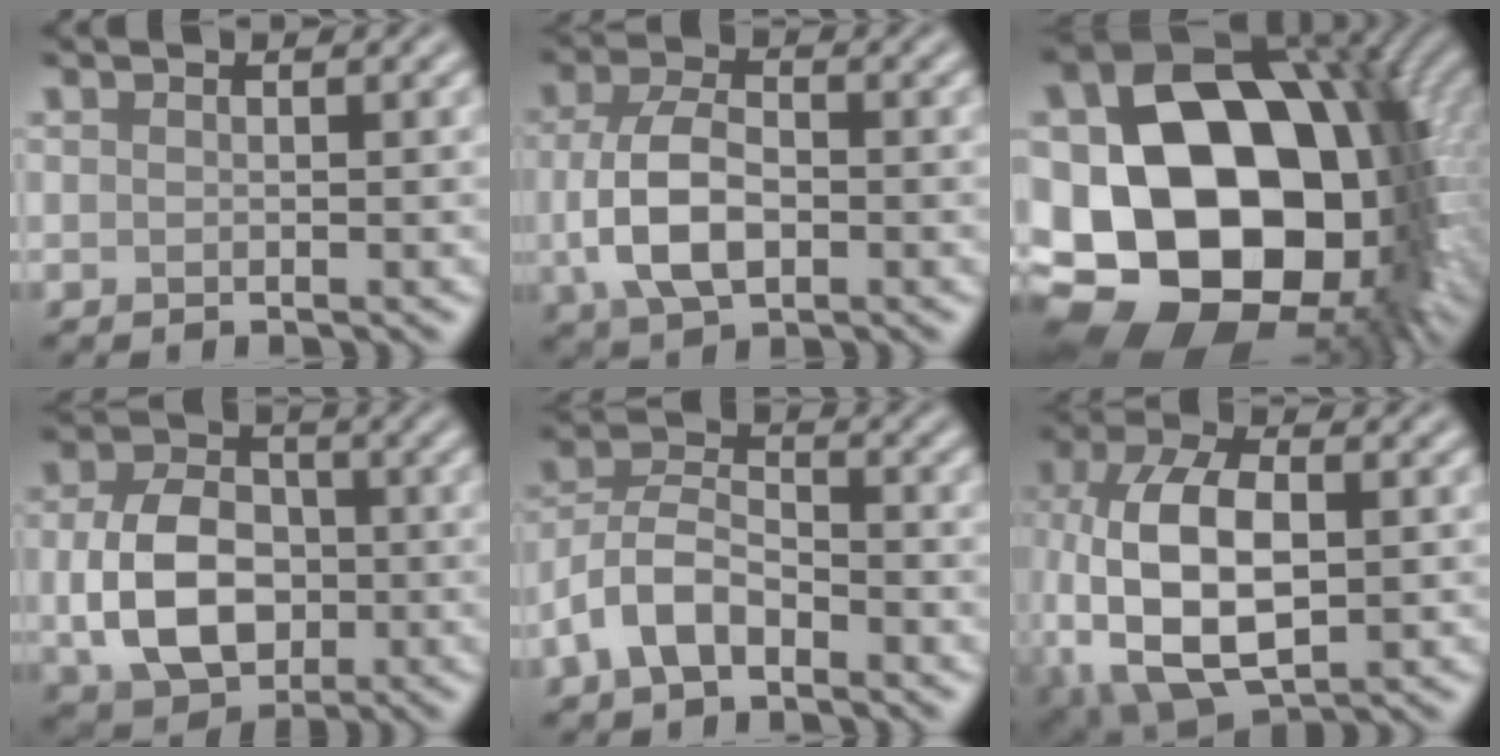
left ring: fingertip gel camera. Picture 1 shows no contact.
{"total": 5.9, "force": [-1.0, 3.4, 4.8], "torque": [-0.103, -0.003, -0.020]}
{"total": 22.2, "force": [-2.0, 16.4, 14.8], "torque": [-0.226, -0.018, -0.040]}
{"total": 7.8, "force": [-0.7, 5.6, 5.4], "torque": [-0.112, -0.004, -0.017]}
{"total": 5.1, "force": [-2.7, 2.9, 3.3], "torque": [-0.064, 0.009, -0.061]}
{"total": 11.8, "force": [-1.3, 6.7, 9.6], "torque": [-0.214, -0.013, -0.018]}